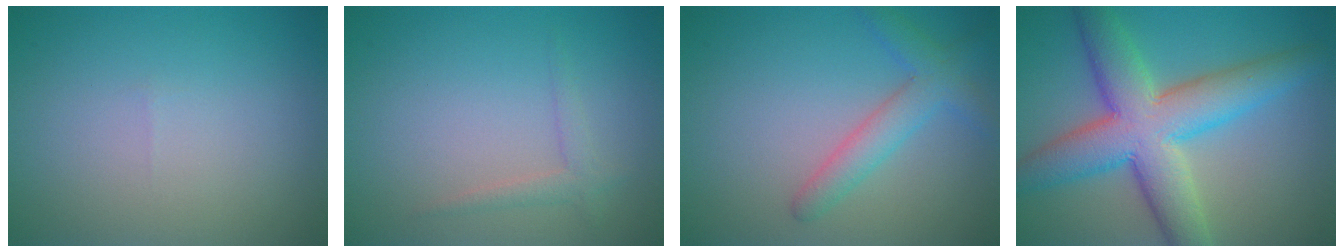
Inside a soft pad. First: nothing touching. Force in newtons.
{"total": 1.4, "press": 1.4, "slide": 0.1}
{"total": 2.2, "press": 2.2, "slide": 0.2}
{"total": 9.3, "press": 9.3, "slide": 0.2}